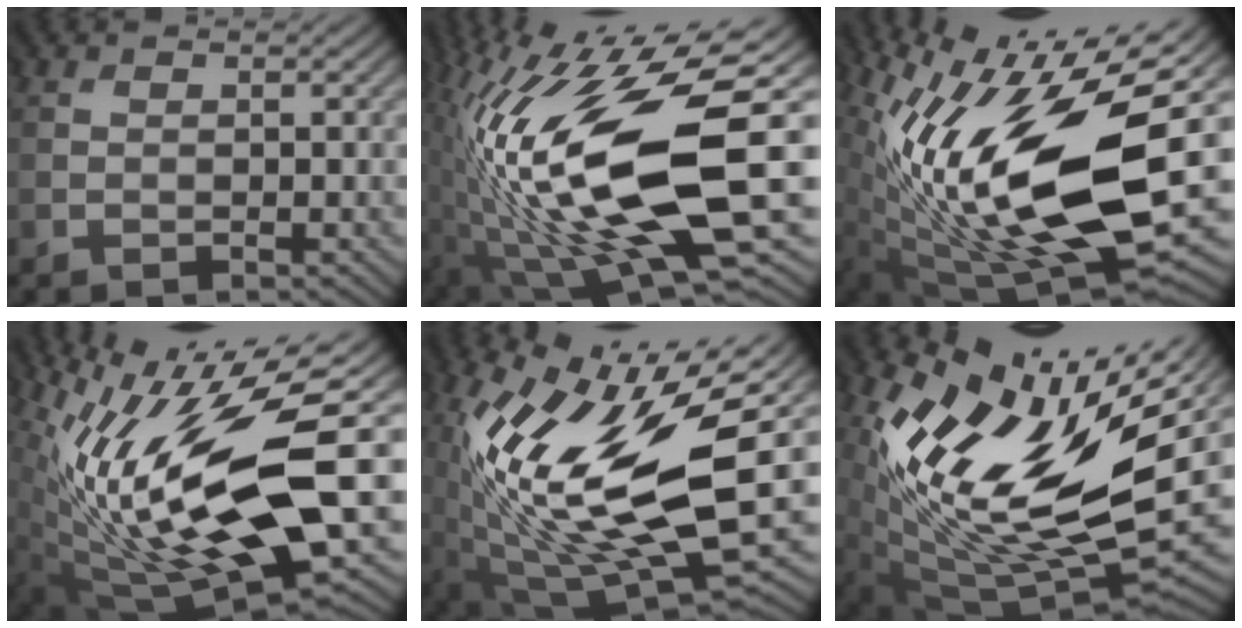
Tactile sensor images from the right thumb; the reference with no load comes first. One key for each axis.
{"total": 17.9, "fx": -2.2, "fy": 5.4, "fz": 16.9, "tx": -0.331, "ty": -0.006, "tz": -0.039}
{"total": 19.5, "fx": 0.8, "fy": 8.1, "fz": 17.7, "tx": -0.333, "ty": -0.011, "tz": 0.017}
{"total": 18.2, "fx": 0.9, "fy": 6.3, "fz": 17.1, "tx": -0.324, "ty": -0.003, "tz": 0.023}
{"total": 18.7, "fx": 0.7, "fy": 7.0, "fz": 17.3, "tx": -0.331, "ty": -0.001, "tz": 0.008}
{"total": 19.4, "fx": 4.4, "fy": 8.8, "fz": 16.7, "tx": -0.305, "ty": -0.023, "tz": 0.094}